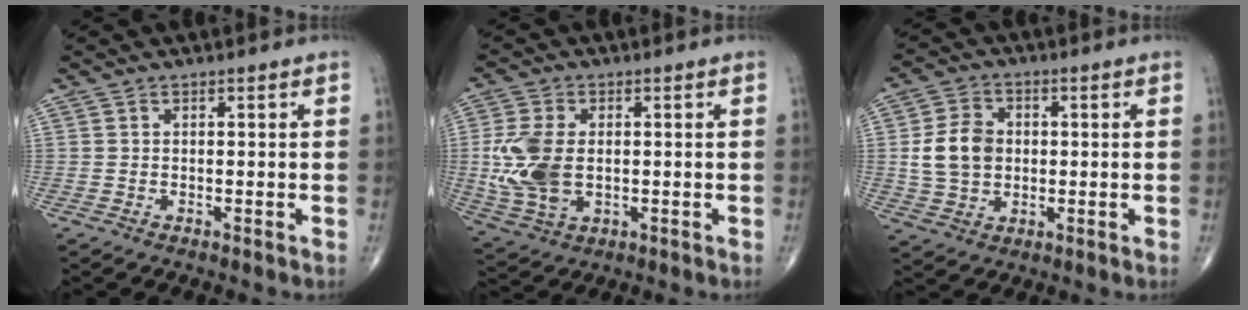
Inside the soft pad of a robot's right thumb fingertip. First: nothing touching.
{"total": 11.2, "force": [-0.1, 7.0, 8.8], "torque": [-0.193, -0.004, 0.006]}
{"total": 8.9, "force": [0.5, 6.9, 5.5], "torque": [-0.087, 0.008, 0.010]}